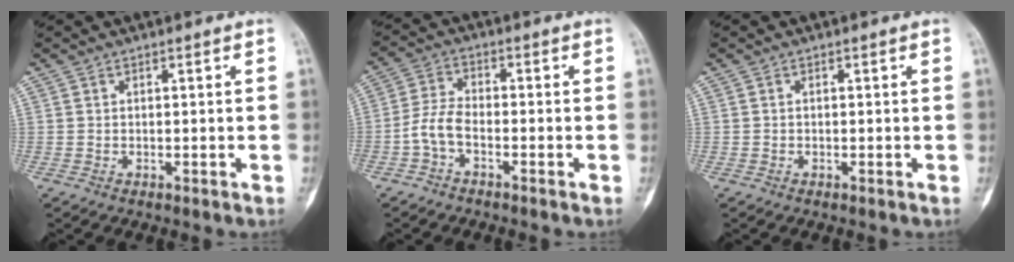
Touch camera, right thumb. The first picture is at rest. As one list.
[{"total": 5.2, "force": [-2.3, 2.8, 3.7], "torque": [-0.073, 0.019, -0.057]}, {"total": 0.0}]